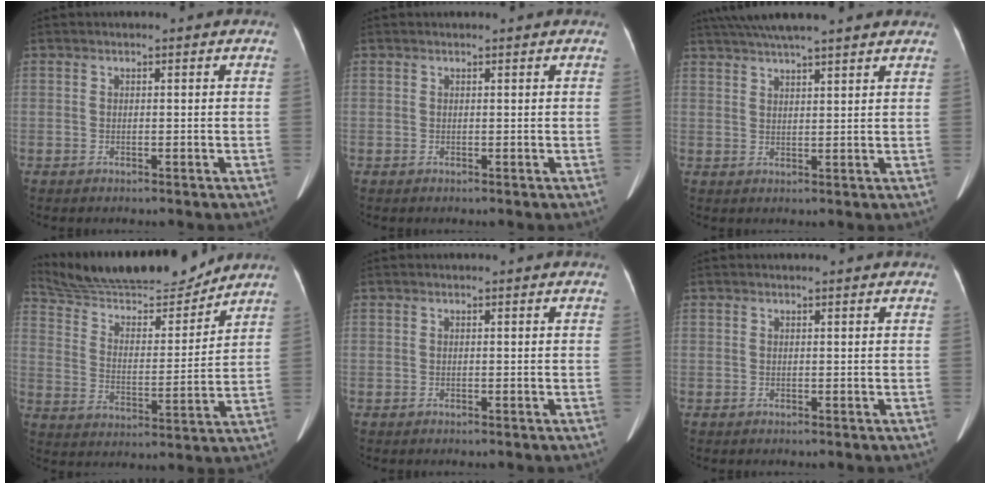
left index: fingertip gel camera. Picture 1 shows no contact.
{"total": 0.5, "force": [0.5, 0.2, 0.1], "torque": [-0.010, 0.014, 0.009]}
{"total": 15.1, "force": [12.9, 1.4, 7.6], "torque": [-0.134, 0.048, 0.184]}
{"total": 17.6, "force": [16.5, 1.9, 5.9], "torque": [-0.106, -0.009, 0.270]}
{"total": 0.0}
{"total": 0.7, "force": [0.6, 0.2, 0.2], "torque": [-0.009, 0.012, 0.010]}